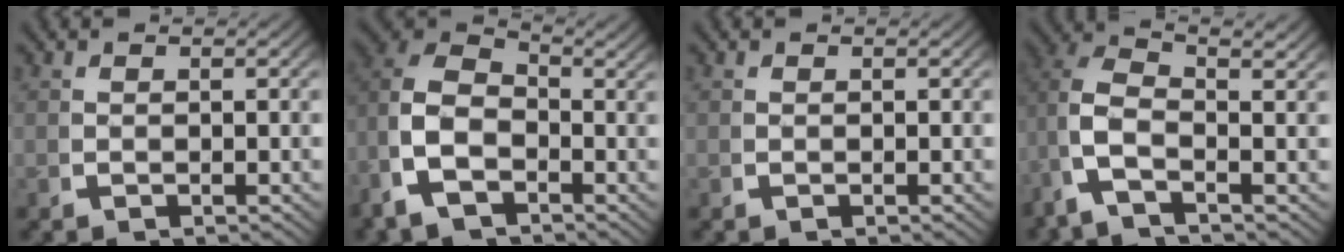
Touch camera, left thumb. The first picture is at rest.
{"total": 7.9, "force": [-0.2, 5.8, 5.4], "torque": [-0.119, -0.014, -0.007]}
{"total": 0.0}
{"total": 5.4, "force": [-0.3, 2.7, 4.6], "torque": [-0.131, -0.018, -0.007]}